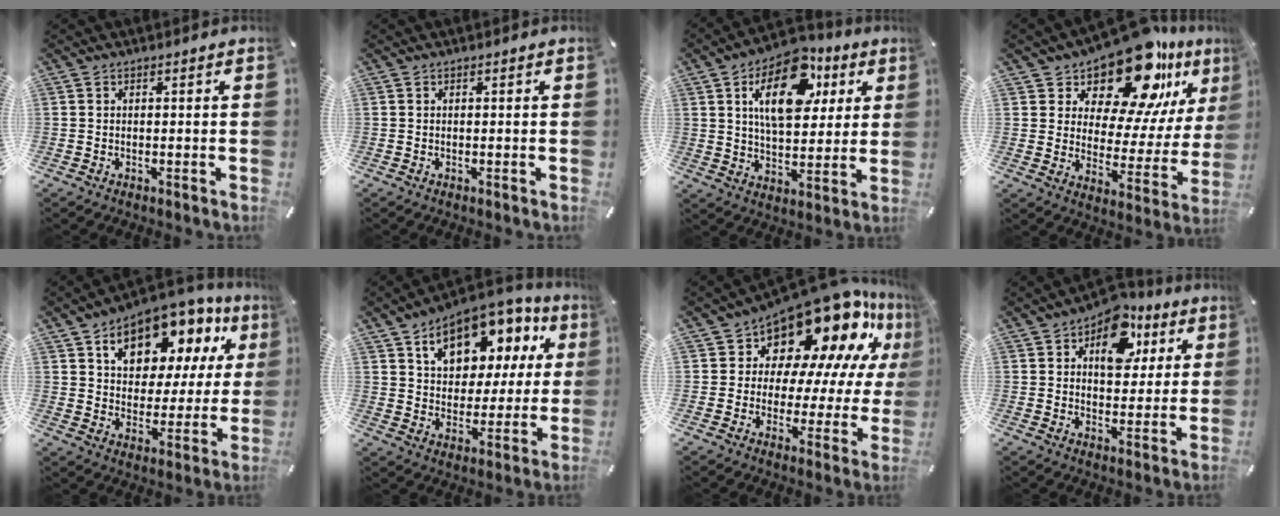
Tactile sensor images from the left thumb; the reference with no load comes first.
{"total": 0.0}
{"total": 17.4, "force": [7.3, 10.1, 12.2], "torque": [-0.179, -0.016, 0.122]}
{"total": 18.9, "force": [15.2, 7.4, 8.5], "torque": [-0.136, -0.129, 0.259]}
{"total": 14.3, "force": [8.4, 9.1, 7.2], "torque": [-0.116, -0.052, 0.144]}
{"total": 14.4, "force": [8.1, 9.5, 7.1], "torque": [-0.117, -0.045, 0.145]}
{"total": 17.9, "force": [13.5, 8.5, 8.1], "torque": [-0.125, -0.116, 0.227]}
{"total": 13.1, "force": [5.9, 8.7, 7.8], "torque": [-0.092, -0.025, 0.098]}